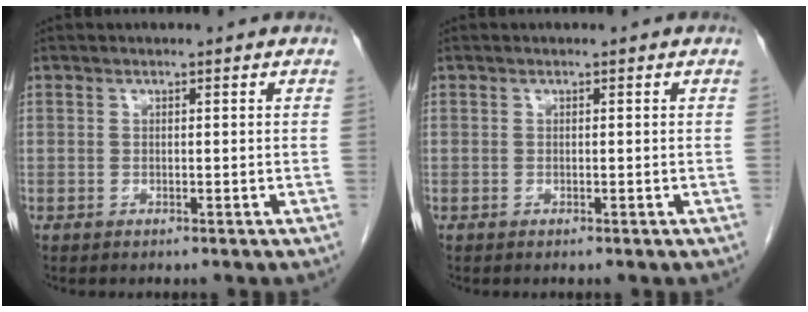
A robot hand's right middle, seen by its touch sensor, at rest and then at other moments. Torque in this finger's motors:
{"motor_torque": [0.02, 0.00, 0.00, 0.00]}